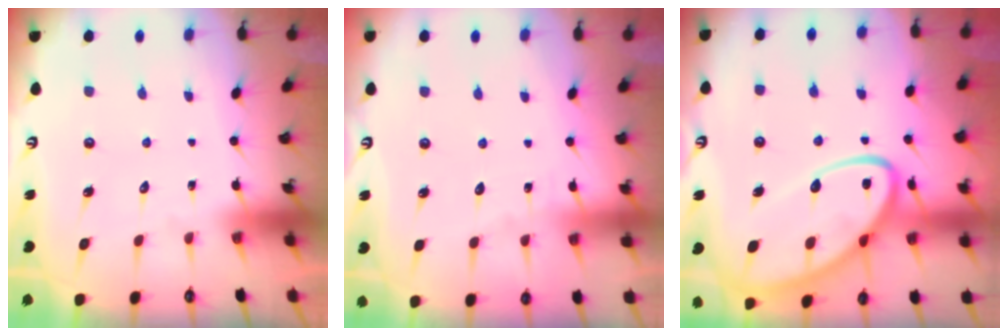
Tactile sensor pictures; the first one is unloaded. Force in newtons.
{"total": 2.7, "press": 2.7, "slide": 0.2}
{"total": 17.8, "press": 17.8, "slide": 1.6}